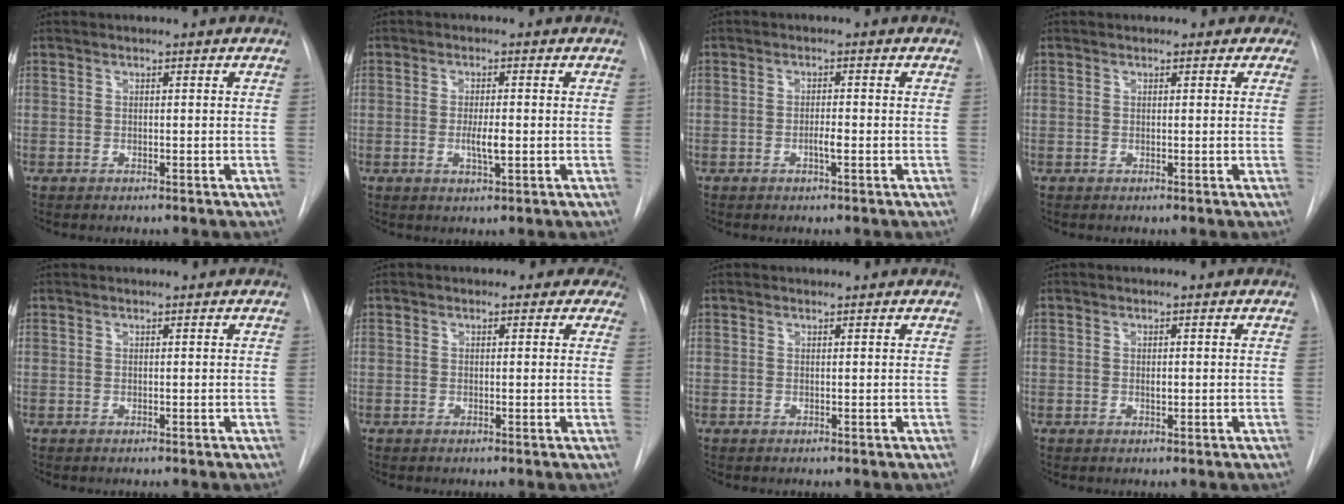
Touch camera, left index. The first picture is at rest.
{"total": 3.2, "force": [-0.5, 0.6, 3.1], "torque": [-0.058, -0.003, -0.008]}
{"total": 1.7, "force": [-0.6, 0.2, 1.6], "torque": [-0.029, 0.000, -0.012]}
{"total": 2.0, "force": [1.5, 1.3, 0.3], "torque": [0.012, -0.005, 0.003]}
{"total": 0.8, "force": [0.7, 0.1, 0.1], "torque": [-0.003, 0.019, 0.017]}
{"total": 2.8, "force": [2.1, 1.8, 0.4], "torque": [0.016, -0.007, 0.006]}
{"total": 0.7, "force": [0.7, 0.1, -0.1], "torque": [-0.003, 0.005, 0.010]}
{"total": 0.7, "force": [0.1, 0.3, 0.6], "torque": [-0.011, -0.001, 0.001]}